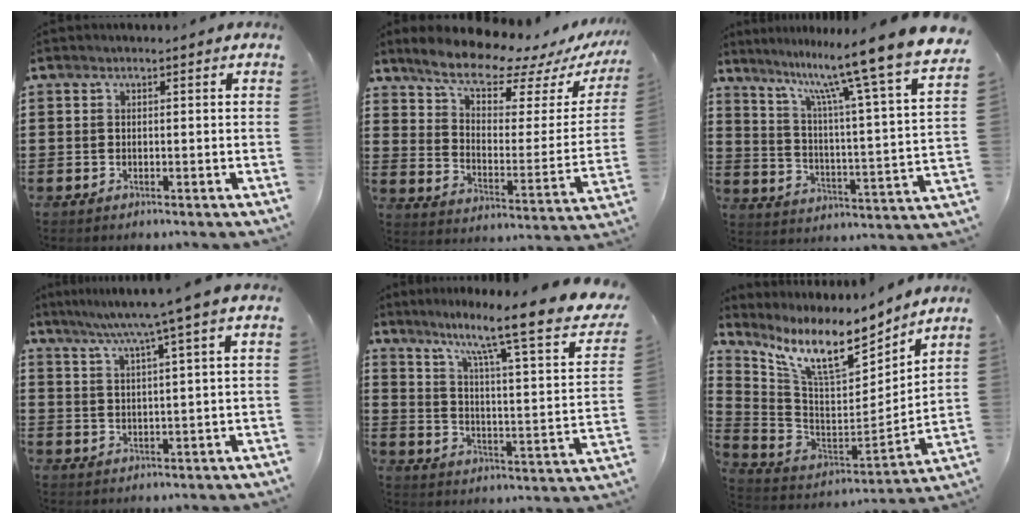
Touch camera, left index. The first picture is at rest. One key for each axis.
{"total": 10.2, "fx": 8.9, "fy": 2.2, "fz": 4.4, "tx": -0.104, "ty": -0.059, "tz": 0.152}
{"total": 11.6, "fx": 9.9, "fy": -1.6, "fz": 6.0, "tx": -0.128, "ty": -0.090, "tz": 0.150}
{"total": 6.0, "fx": 4.0, "fy": -1.1, "fz": 4.3, "tx": -0.094, "ty": -0.012, "tz": 0.064}
{"total": 9.0, "fx": 7.2, "fy": -0.2, "fz": 5.4, "tx": -0.119, "ty": -0.068, "tz": 0.105}
{"total": 11.3, "fx": 8.2, "fy": 2.5, "fz": 7.4, "tx": -0.174, "ty": -0.047, "tz": 0.139}